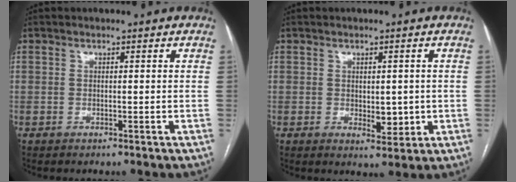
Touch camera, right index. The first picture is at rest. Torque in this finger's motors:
{"motor_torque": [0.07, 0.13, 0.09, 0.02]}